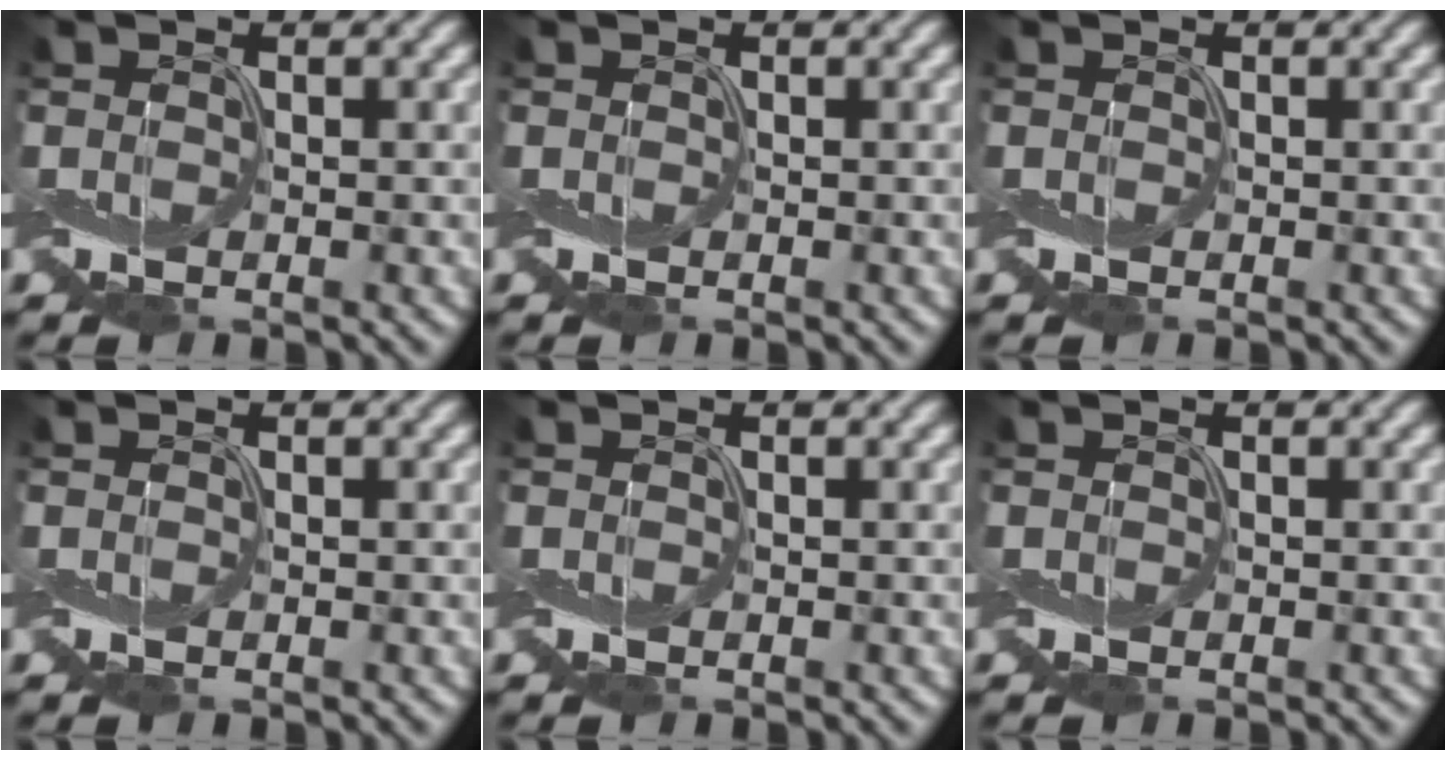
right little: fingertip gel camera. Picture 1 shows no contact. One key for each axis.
{"total": 0.0}
{"total": 0.0}
{"total": 0.0}
{"total": 0.0}
{"total": 0.0}